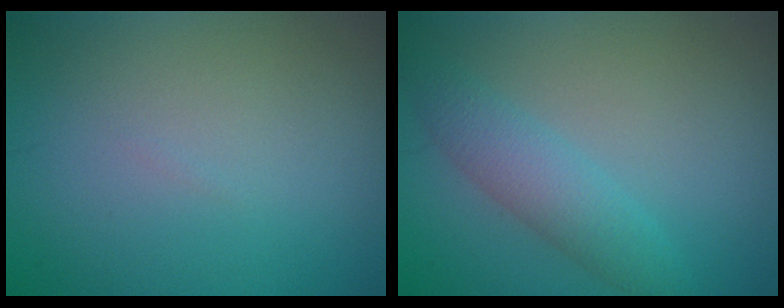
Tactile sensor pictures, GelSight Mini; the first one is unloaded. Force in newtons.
{"total": 2.4, "press": 2.4, "slide": 0.2}